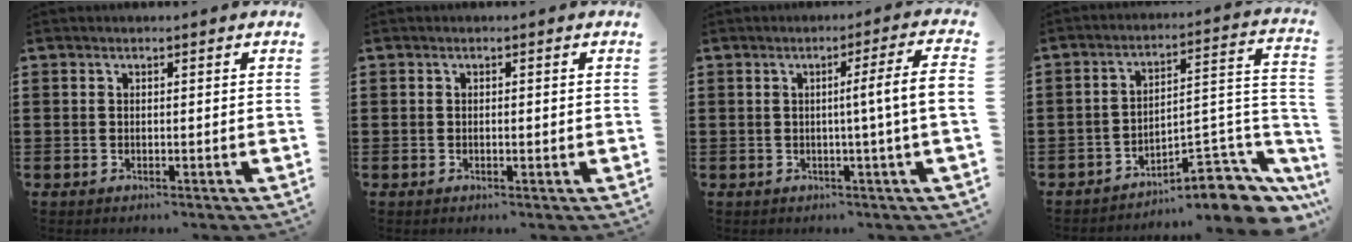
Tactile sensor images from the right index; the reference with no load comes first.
{"total": 0.7, "force": [-0.1, 0.3, 0.6], "torque": [-0.014, -0.002, -0.001]}
{"total": 6.4, "force": [0.0, -1.0, 6.3], "torque": [-0.097, -0.017, -0.008]}
{"total": 8.1, "force": [-6.2, 3.1, 4.2], "torque": [-0.041, 0.003, -0.116]}